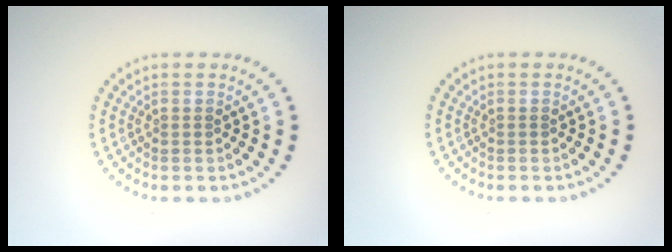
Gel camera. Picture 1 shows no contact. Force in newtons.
{"total": 0.0}